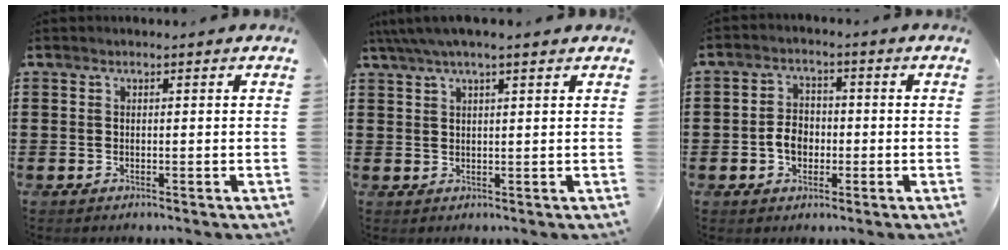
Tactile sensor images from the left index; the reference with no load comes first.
{"total": 3.4, "force": [2.4, 0.6, 2.4], "torque": [-0.052, 0.003, 0.043]}
{"total": 4.2, "force": [-1.0, 3.1, 2.6], "torque": [-0.055, 0.006, -0.020]}